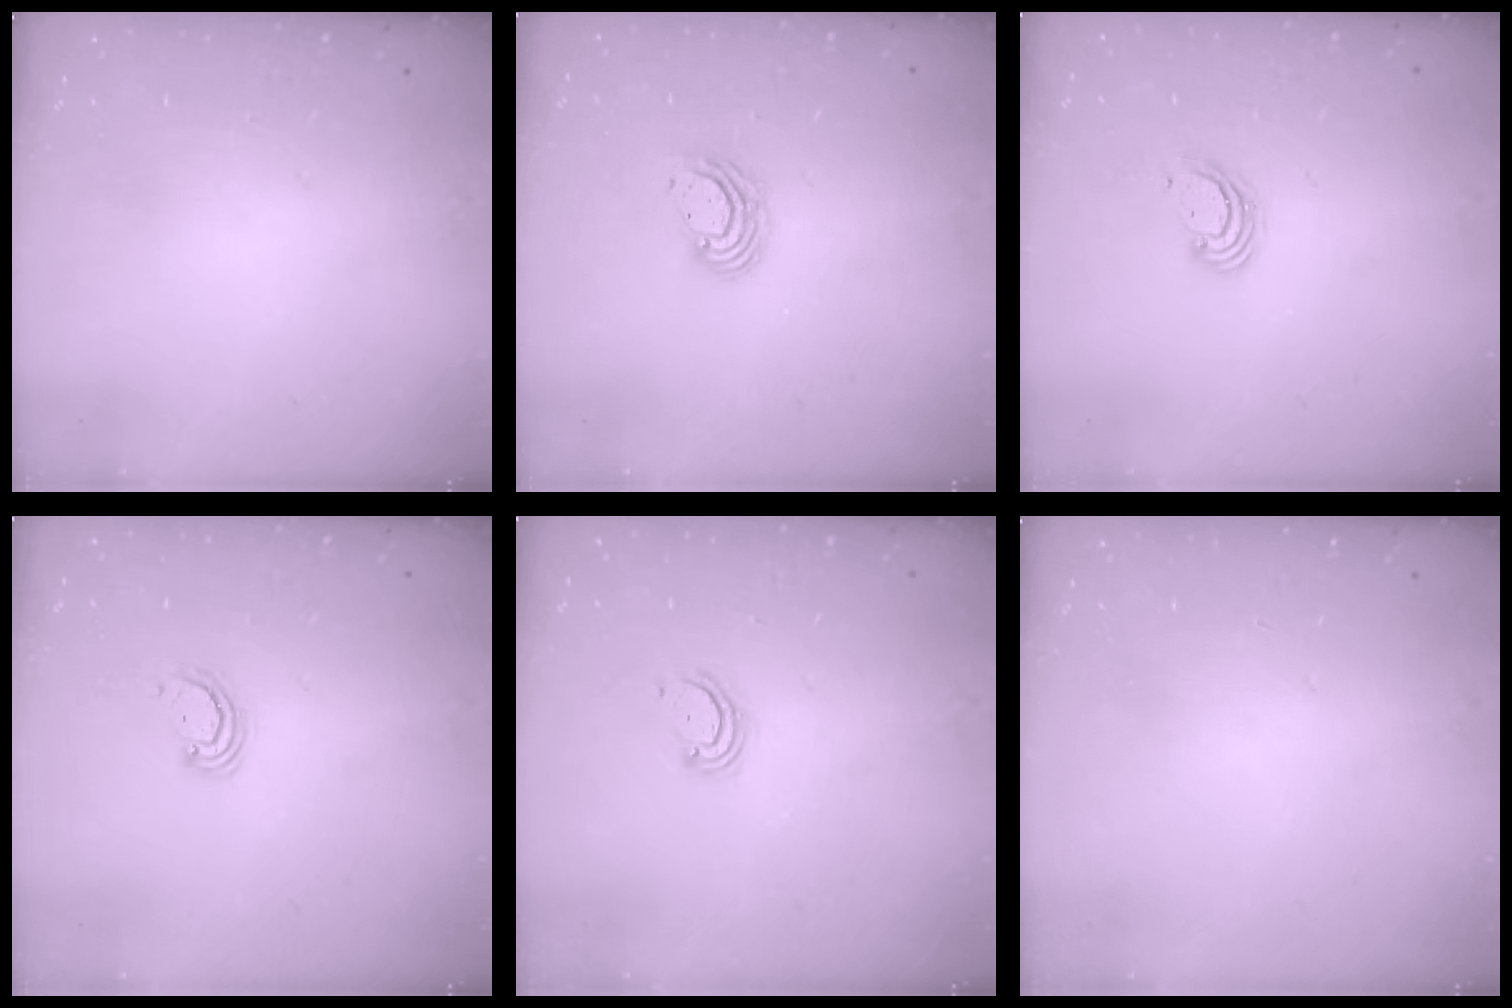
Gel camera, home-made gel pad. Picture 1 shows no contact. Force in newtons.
{"total": 6.0, "press": 6.0, "slide": 0.8}
{"total": 3.2, "press": 3.2, "slide": 0.3}
{"total": 2.9, "press": 2.8, "slide": 0.3}
{"total": 3.1, "press": 3.1, "slide": 0.4}
{"total": 0.0}